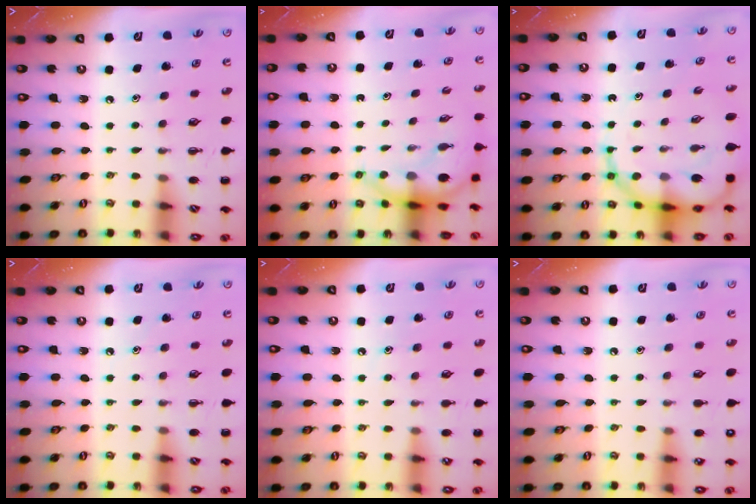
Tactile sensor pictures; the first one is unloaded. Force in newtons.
{"total": 6.1, "press": 6.0, "slide": 0.8}
{"total": 13.8, "press": 13.3, "slide": 3.7}
{"total": 6.4, "press": 6.1, "slide": 2.0}
{"total": 6.3, "press": 6.0, "slide": 1.8}
{"total": 7.0, "press": 6.7, "slide": 2.0}